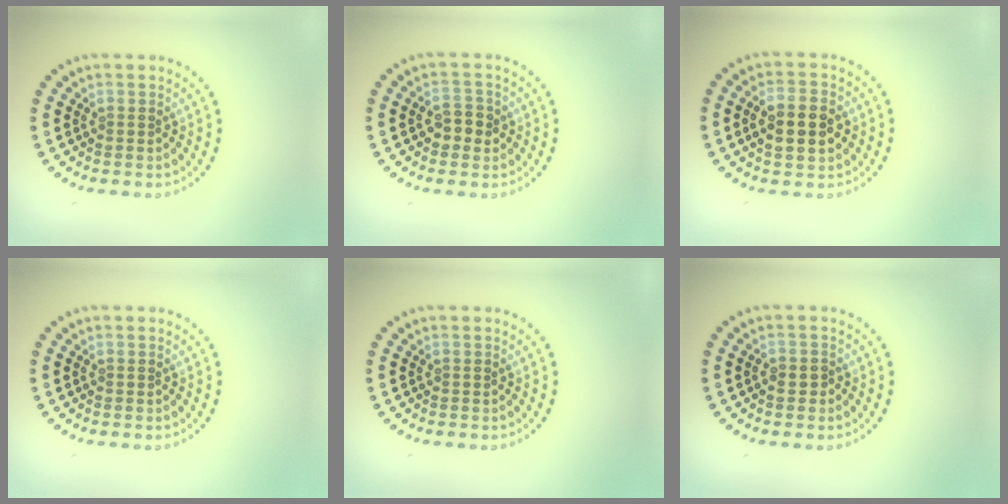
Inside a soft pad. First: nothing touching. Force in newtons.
{"total": 2.2, "press": 2.2, "slide": 0.3}
{"total": 3.9, "press": 3.9, "slide": 0.3}
{"total": 0.0}
{"total": 0.0}
{"total": 0.9, "press": 0.8, "slide": 0.3}